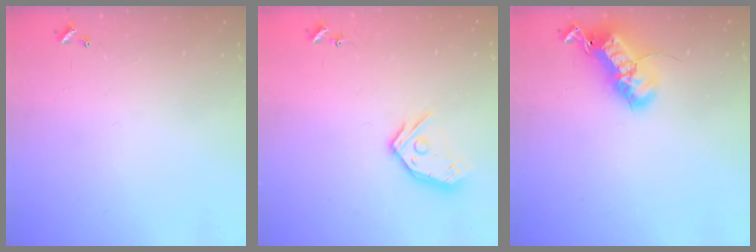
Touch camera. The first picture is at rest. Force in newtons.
{"total": 12.2, "press": 12.1, "slide": 1.5}
{"total": 21.0, "press": 21.0, "slide": 0.4}